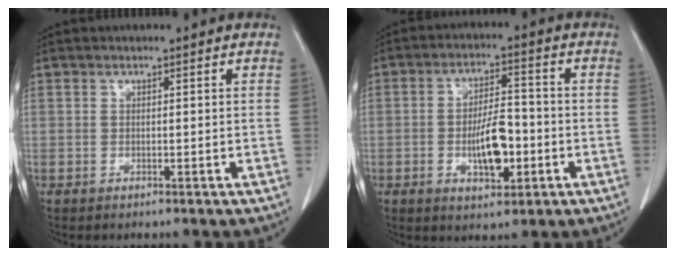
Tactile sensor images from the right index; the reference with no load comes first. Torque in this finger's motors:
{"motor_torque": [0.09, 0.01, 0.14, 0.08]}